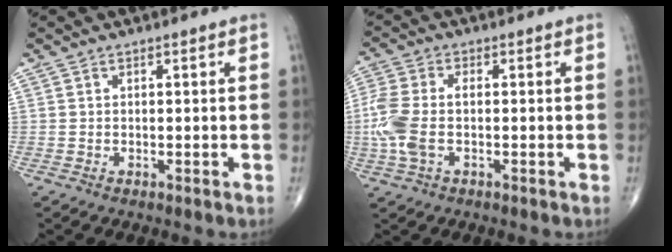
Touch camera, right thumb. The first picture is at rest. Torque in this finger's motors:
{"motor_torque": [1.28, 1.14, 1.47, -0.12, 0.09]}